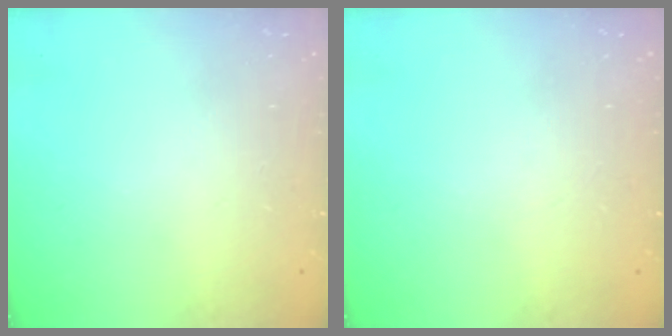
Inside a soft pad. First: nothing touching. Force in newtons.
{"total": 0.0}